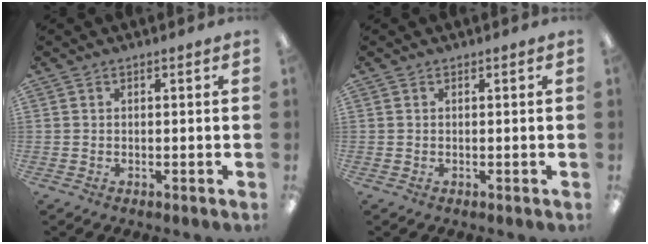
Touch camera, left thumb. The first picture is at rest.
{"total": 0.0}